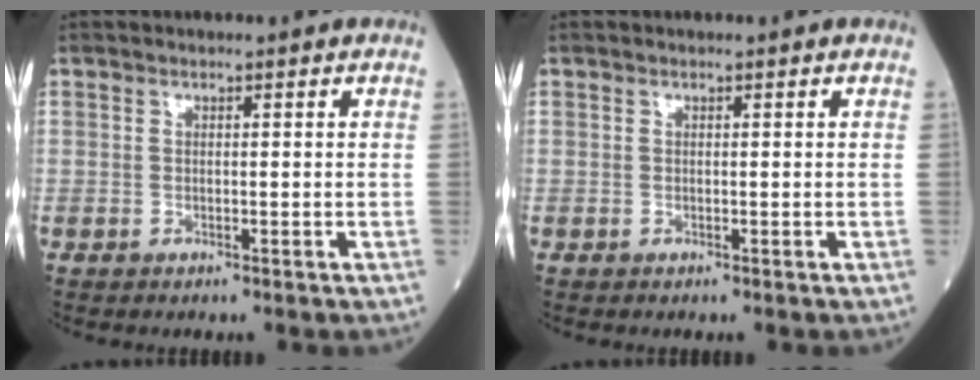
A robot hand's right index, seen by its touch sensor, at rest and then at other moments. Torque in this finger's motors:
{"motor_torque": [0.00, 0.00, 0.00, 0.00]}